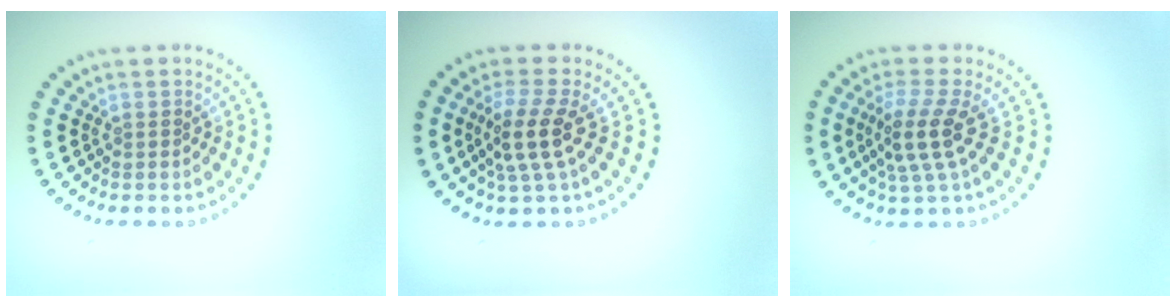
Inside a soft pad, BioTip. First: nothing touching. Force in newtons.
{"total": 3.6, "press": 3.0, "slide": 2.0}
{"total": 3.8, "press": 3.1, "slide": 2.2}